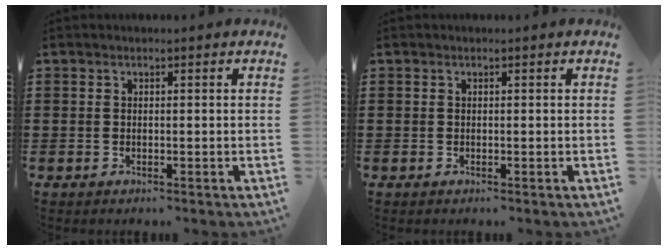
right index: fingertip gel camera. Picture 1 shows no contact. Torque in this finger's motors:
{"motor_torque": [0.28, 0.72, 0.00, 0.00]}